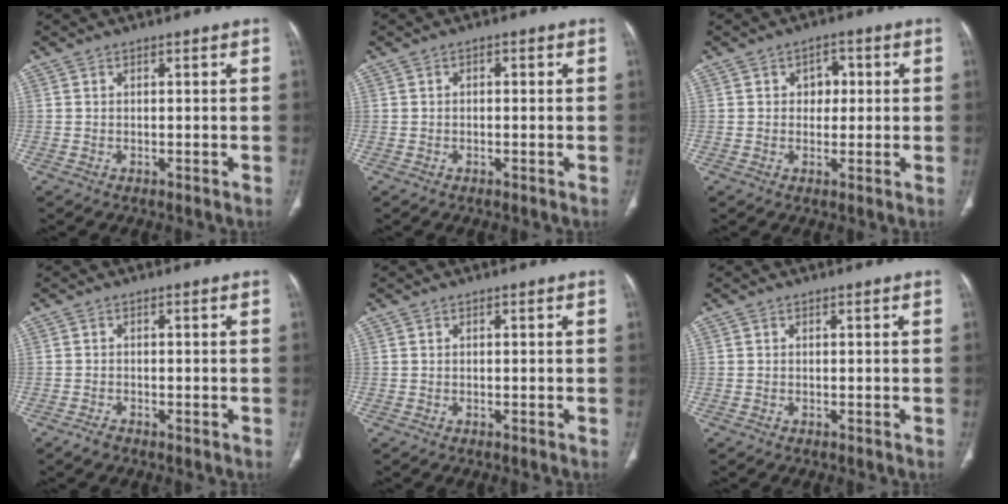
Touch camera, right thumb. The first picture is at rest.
{"total": 0.8, "force": [0.0, 0.5, 0.6], "torque": [-0.006, 0.003, -0.005]}
{"total": 3.8, "force": [0.6, 2.9, 2.3], "torque": [-0.006, 0.005, 0.005]}
{"total": 1.3, "force": [-1.0, 0.6, 0.6], "torque": [-0.015, 0.004, -0.019]}
{"total": 0.0}
{"total": 0.0}